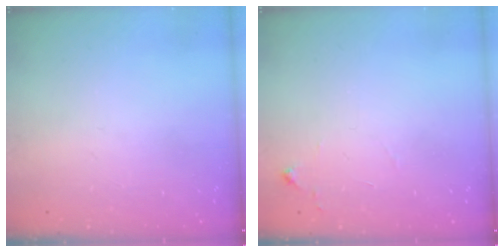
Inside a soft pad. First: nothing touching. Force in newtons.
{"total": 6.7, "press": 6.7, "slide": 0.9}